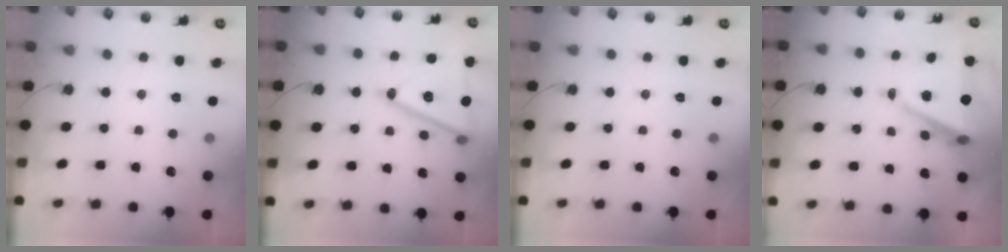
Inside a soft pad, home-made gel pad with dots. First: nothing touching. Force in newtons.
{"total": 19.2, "press": 18.8, "slide": 3.4}
{"total": 0.0}
{"total": 9.8, "press": 8.9, "slide": 4.1}